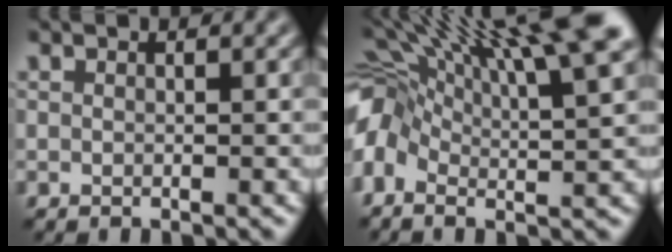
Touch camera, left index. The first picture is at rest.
{"total": 14.3, "force": [4.5, 5.2, 12.6], "torque": [-0.226, 0.019, 0.065]}